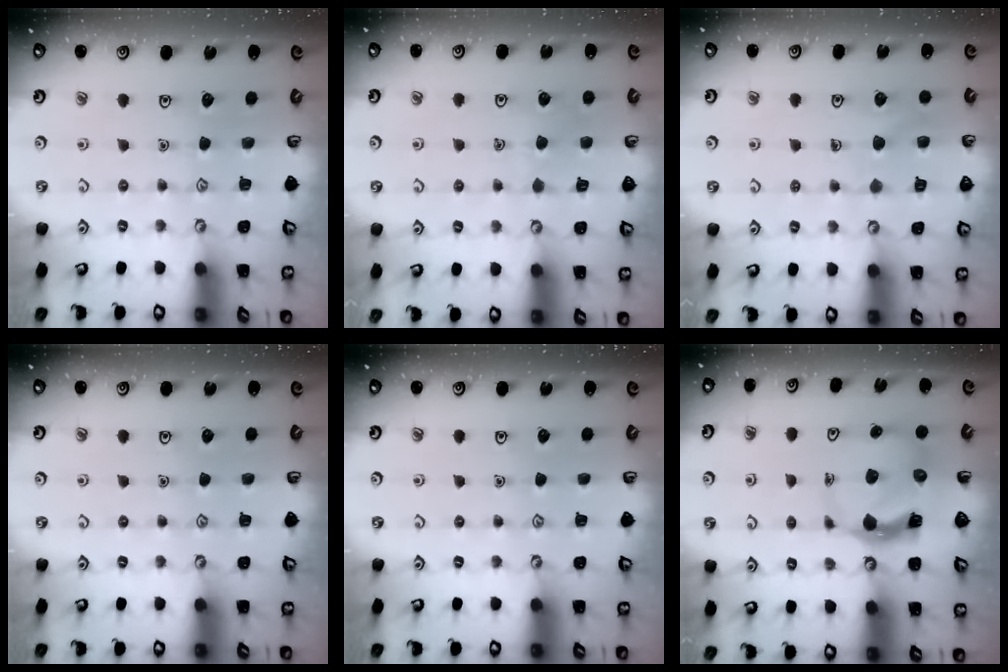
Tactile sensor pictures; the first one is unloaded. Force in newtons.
{"total": 4.2, "press": 4.2, "slide": 0.3}
{"total": 6.3, "press": 6.3, "slide": 0.6}
{"total": 0.0}
{"total": 0.0}
{"total": 4.7, "press": 4.7, "slide": 0.7}